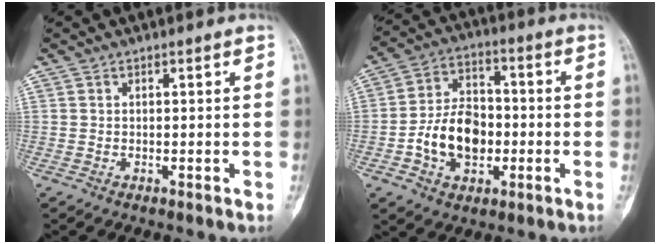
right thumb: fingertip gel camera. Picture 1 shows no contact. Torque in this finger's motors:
{"motor_torque": [0.71, 0.58, 0.91, -0.05, 0.05]}